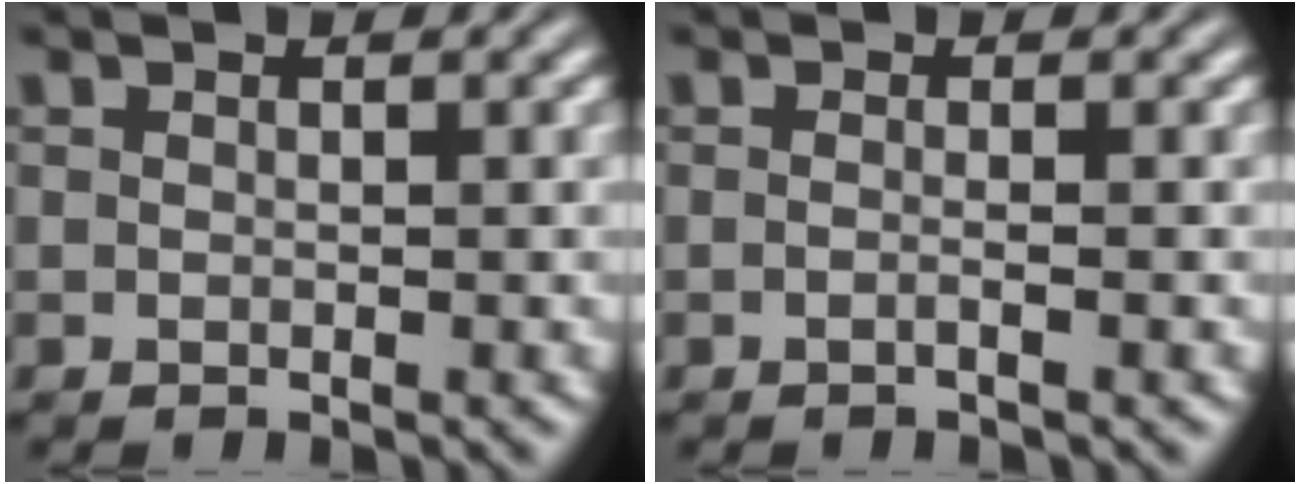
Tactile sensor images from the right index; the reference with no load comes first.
{"total": 1.1, "force": [-0.8, -0.5, 0.6], "torque": [-0.016, -0.005, -0.012]}